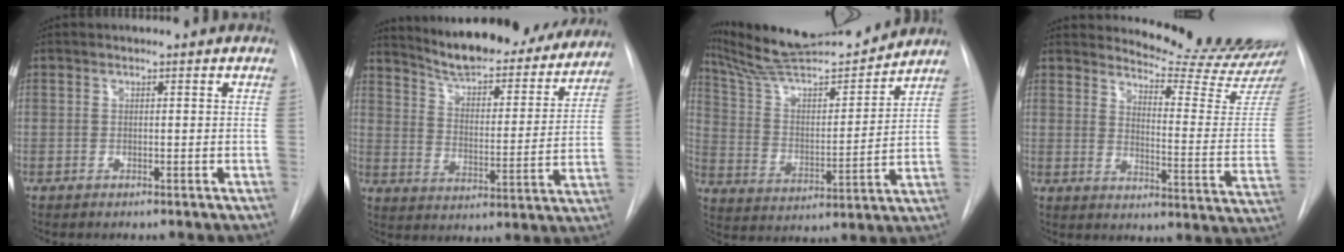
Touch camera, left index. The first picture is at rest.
{"total": 24.3, "force": [21.9, 5.4, 9.1], "torque": [-0.132, -0.026, 0.293]}
{"total": 19.2, "force": [17.9, 2.0, 6.8], "torque": [-0.122, 0.004, 0.294]}
{"total": 17.8, "force": [17.4, -1.1, 3.9], "torque": [-0.063, -0.144, 0.206]}